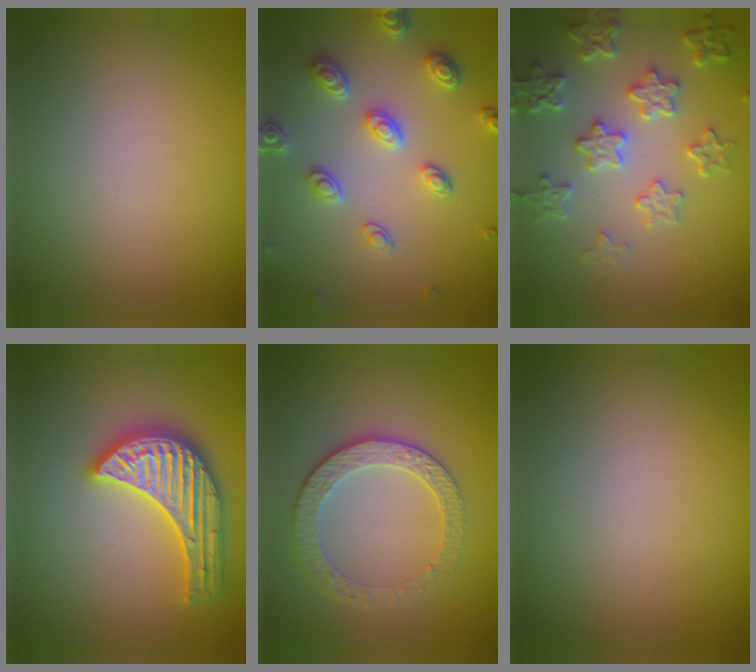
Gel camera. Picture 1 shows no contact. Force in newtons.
{"total": 4.6, "press": 3.8, "slide": 2.7}
{"total": 5.1, "press": 4.2, "slide": 2.9}
{"total": 5.5, "press": 5.5, "slide": 0.6}
{"total": 3.3, "press": 3.2, "slide": 0.9}
{"total": 0.0}